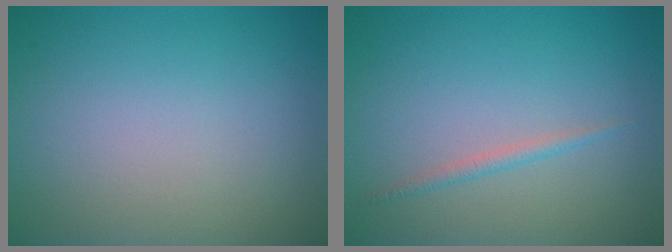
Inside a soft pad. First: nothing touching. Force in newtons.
{"total": 1.0, "press": 1.0, "slide": 0.0}